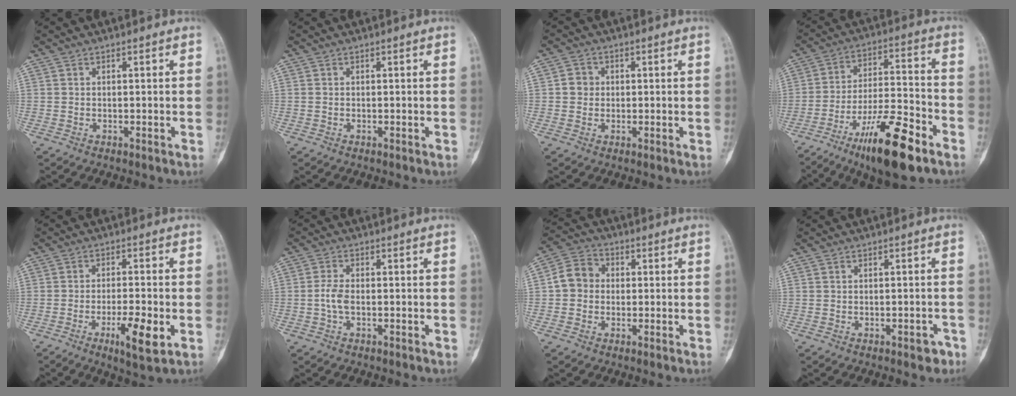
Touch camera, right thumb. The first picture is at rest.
{"total": 0.0}
{"total": 3.0, "force": [0.3, 2.9, 1.0], "torque": [0.003, 0.005, 0.001]}
{"total": 17.2, "force": [-10.2, 4.2, 13.2], "torque": [-0.225, 0.058, -0.173]}
{"total": 7.9, "force": [-2.8, 1.7, 7.2], "torque": [-0.123, -0.002, -0.043]}
{"total": 3.2, "force": [-0.6, 1.5, 2.8], "torque": [-0.063, 0.007, -0.016]}
{"total": 6.5, "force": [0.0, 5.8, 3.1], "torque": [-0.040, 0.019, -0.014]}
{"total": 2.4, "force": [-1.4, 1.1, 1.5], "torque": [-0.008, 0.011, -0.015]}